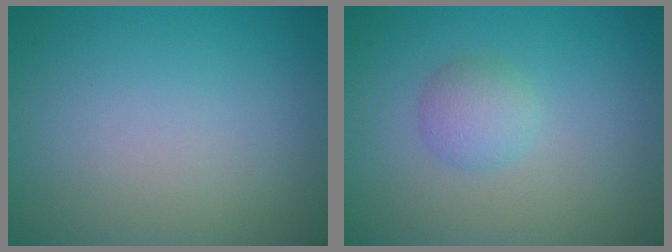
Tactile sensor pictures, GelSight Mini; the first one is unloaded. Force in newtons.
{"total": 2.1, "press": 2.1, "slide": 0.1}